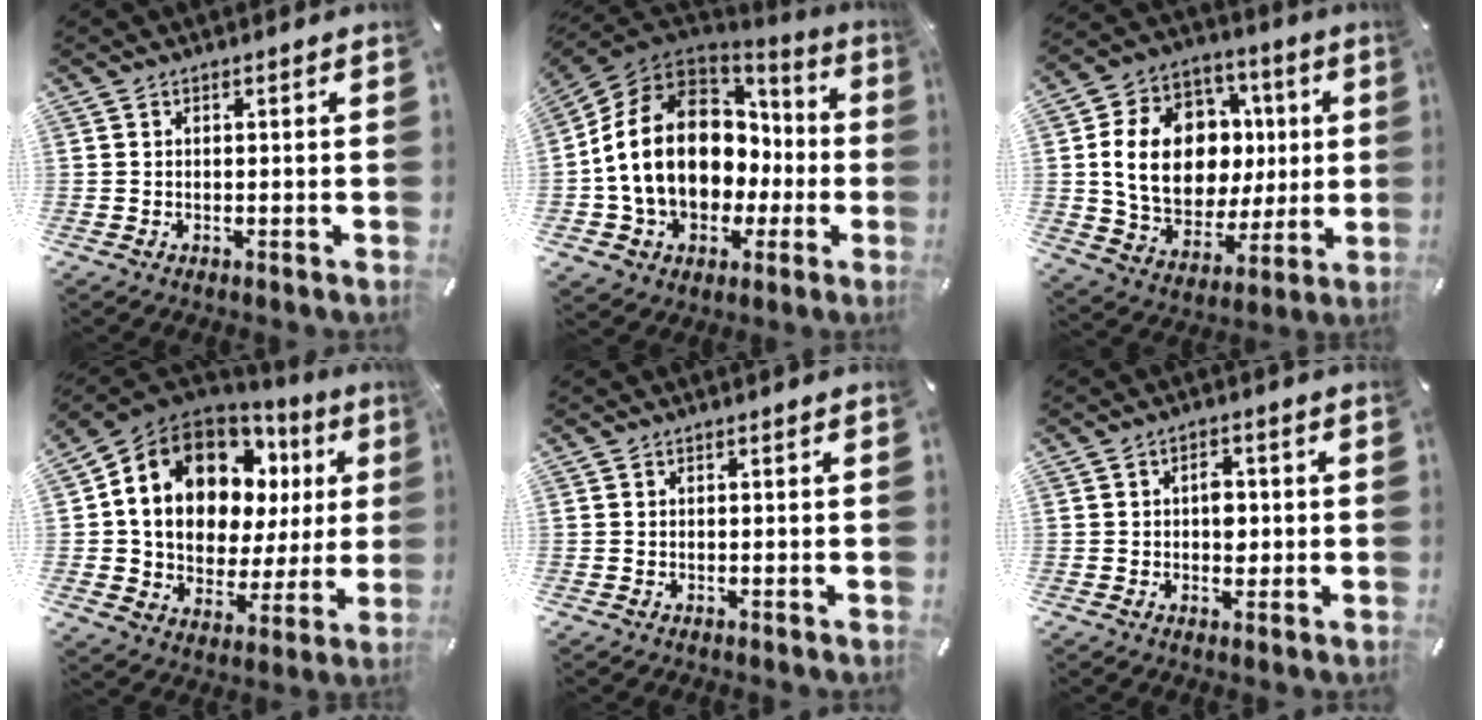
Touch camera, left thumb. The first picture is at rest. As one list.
[{"total": 18.5, "force": [0.1, 14.4, 11.5], "torque": [-0.248, -0.006, 0.006]}, {"total": 19.0, "force": [1.9, 15.0, 11.5], "torque": [-0.228, 0.002, 0.045]}, {"total": 16.3, "force": [6.7, 11.7, 9.2], "torque": [-0.167, -0.047, 0.119]}, {"total": 0.0}, {"total": 4.2, "force": [0.0, 3.0, 2.9], "torque": [-0.026, -0.004, -0.009]}]